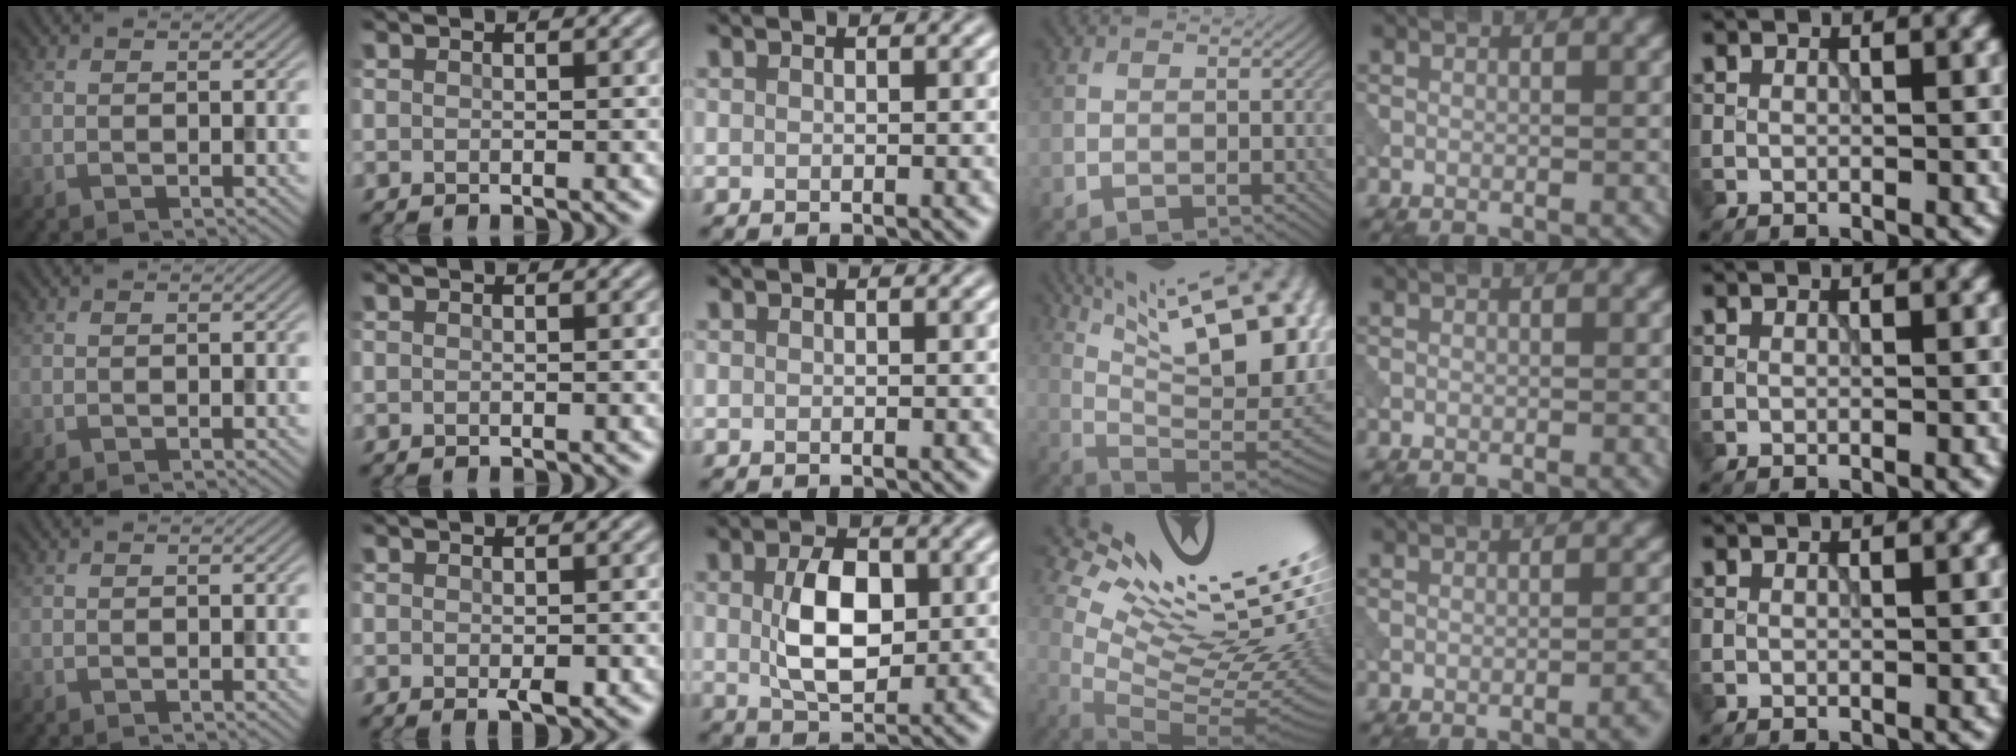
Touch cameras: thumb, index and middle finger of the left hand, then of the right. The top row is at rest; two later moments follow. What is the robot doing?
{"motion": "dispense", "object": "syringe"}